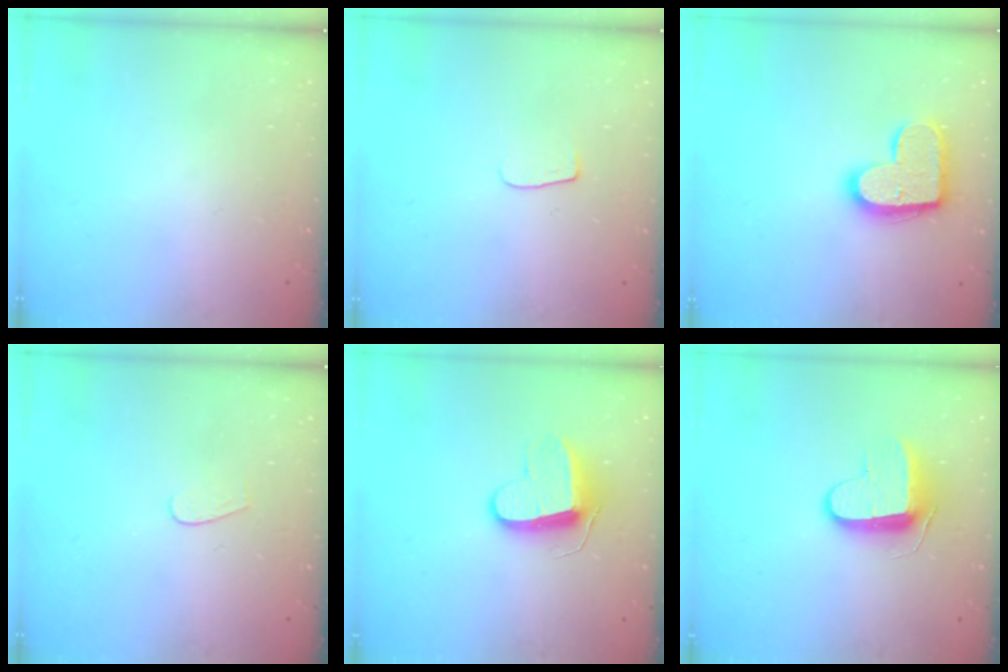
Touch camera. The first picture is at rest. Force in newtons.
{"total": 4.5, "press": 4.4, "slide": 0.6}
{"total": 15.5, "press": 15.5, "slide": 0.8}
{"total": 4.0, "press": 4.0, "slide": 0.4}
{"total": 9.8, "press": 9.8, "slide": 0.2}
{"total": 9.2, "press": 9.2, "slide": 0.9}